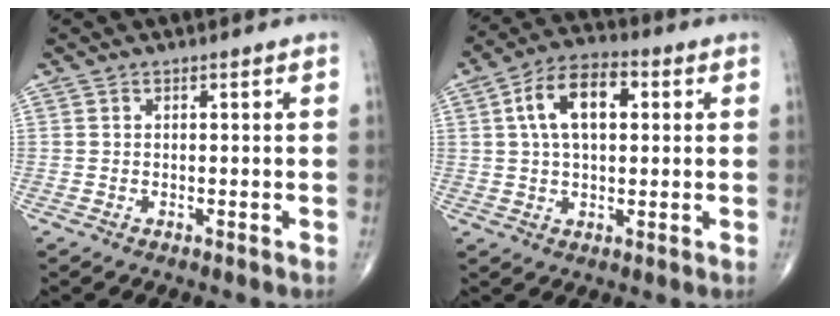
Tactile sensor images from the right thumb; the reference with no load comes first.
{"total": 11.0, "force": [2.6, 6.1, 8.8], "torque": [-0.147, 0.020, 0.038]}